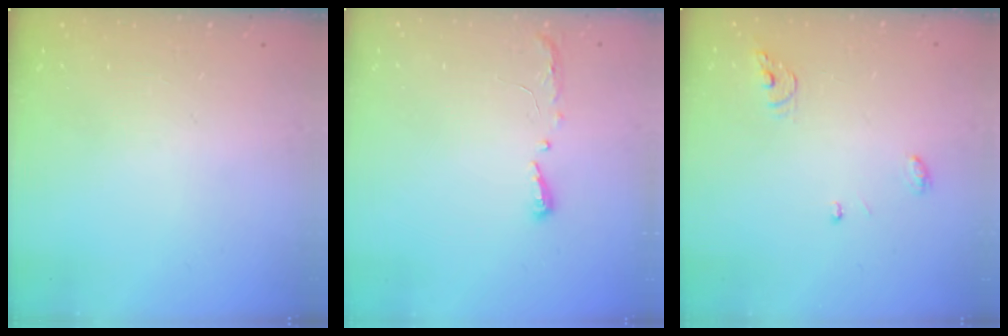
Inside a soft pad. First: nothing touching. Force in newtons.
{"total": 4.1, "press": 4.0, "slide": 0.6}
{"total": 4.0, "press": 4.0, "slide": 0.4}